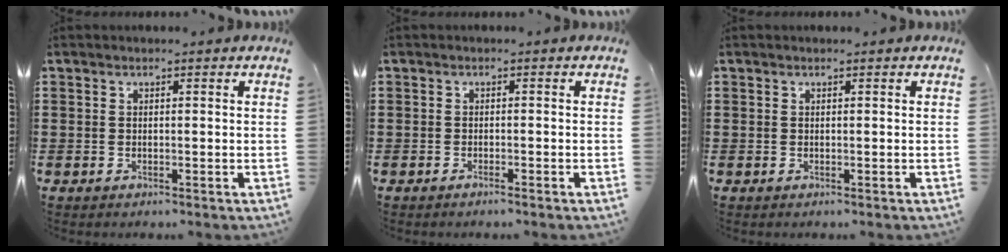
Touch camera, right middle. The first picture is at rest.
{"total": 0.7, "force": [-0.6, 0.0, 0.4], "torque": [-0.008, -0.003, -0.012]}
{"total": 0.0}